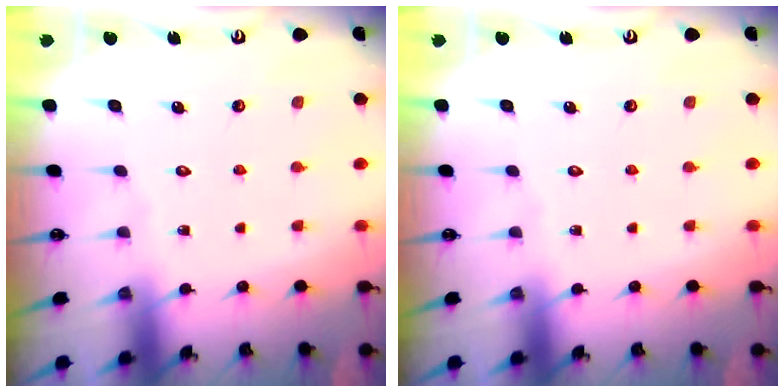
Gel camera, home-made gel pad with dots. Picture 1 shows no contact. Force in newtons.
{"total": 0.0}